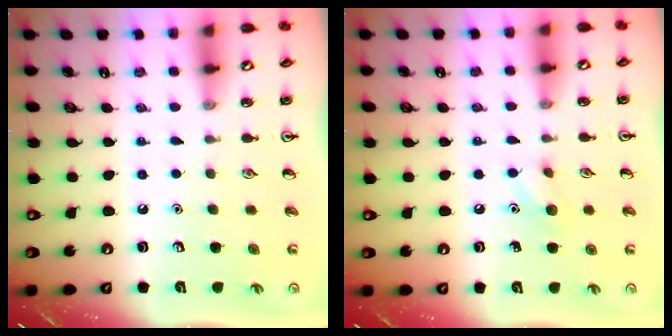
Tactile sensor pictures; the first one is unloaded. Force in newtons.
{"total": 6.4, "press": 6.3, "slide": 1.4}